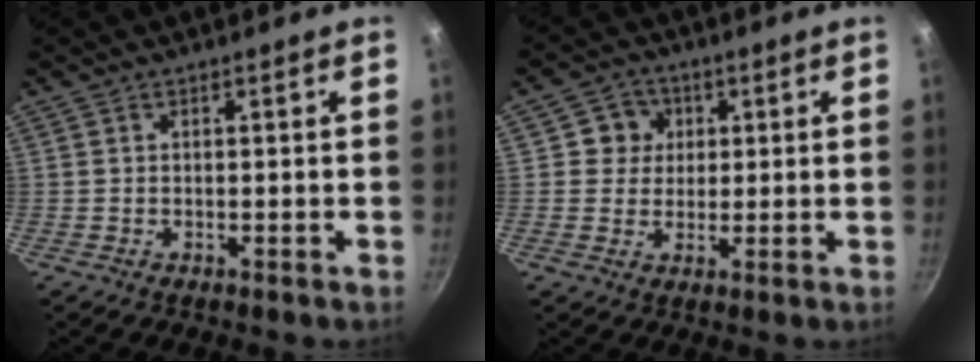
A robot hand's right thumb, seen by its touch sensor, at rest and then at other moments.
{"total": 5.4, "force": [1.3, 5.1, 1.1], "torque": [0.023, 0.004, 0.013]}